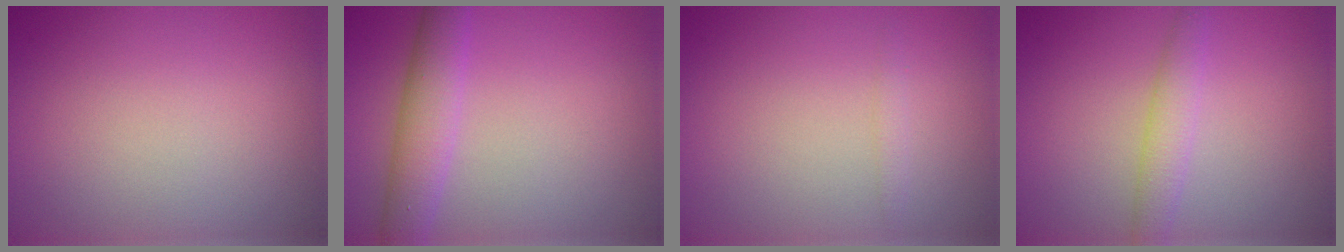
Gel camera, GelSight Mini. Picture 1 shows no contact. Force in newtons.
{"total": 4.0, "press": 4.0, "slide": 0.1}
{"total": 0.8, "press": 0.8, "slide": 0.0}
{"total": 2.2, "press": 2.2, "slide": 0.0}